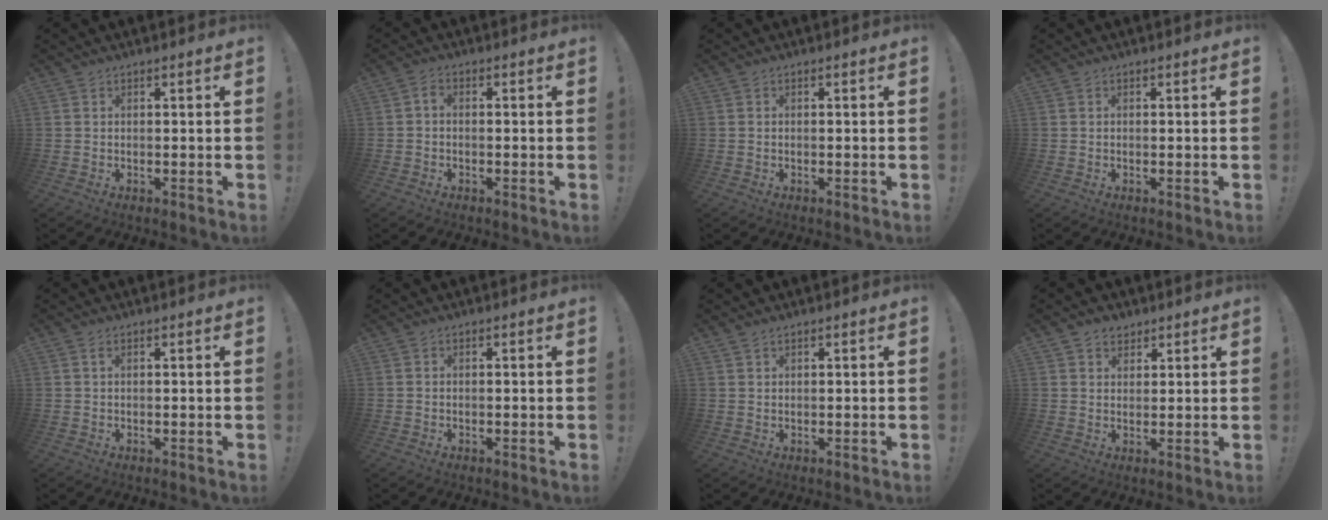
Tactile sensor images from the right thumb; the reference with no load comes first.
{"total": 1.5, "force": [-0.5, 0.8, 1.1], "torque": [-0.028, 0.010, -0.009]}
{"total": 0.0}
{"total": 0.0}
{"total": 1.2, "force": [0.4, 0.5, 1.0], "torque": [-0.018, 0.002, 0.006]}
{"total": 0.0}
{"total": 1.0, "force": [0.9, 0.3, 0.2], "torque": [-0.007, 0.001, 0.017]}
{"total": 3.6, "force": [2.6, 2.4, 0.5], "torque": [0.005, -0.012, 0.046]}